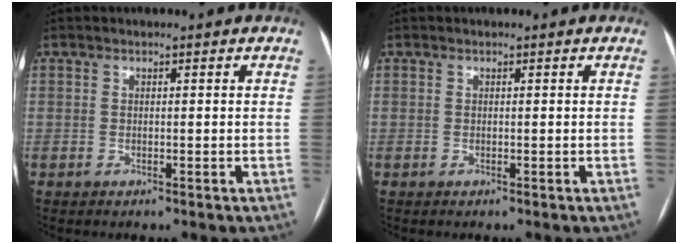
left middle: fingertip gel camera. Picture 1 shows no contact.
{"total": 0.0}